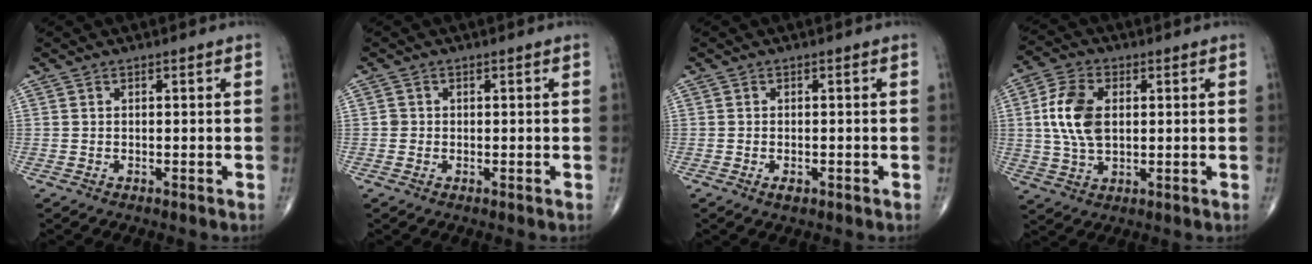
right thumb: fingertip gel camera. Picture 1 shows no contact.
{"total": 0.9, "force": [-0.1, 0.9, 0.1], "torque": [0.004, 0.004, -0.002]}
{"total": 1.5, "force": [-0.7, 0.7, 1.1], "torque": [-0.016, 0.001, -0.011]}
{"total": 10.1, "force": [1.3, 6.1, 8.0], "torque": [-0.158, 0.003, 0.026]}